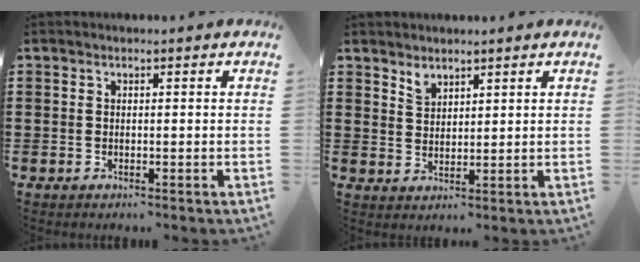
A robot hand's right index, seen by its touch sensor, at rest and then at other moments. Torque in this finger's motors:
{"motor_torque": [-0.01, 0.03, 0.00, 0.03]}